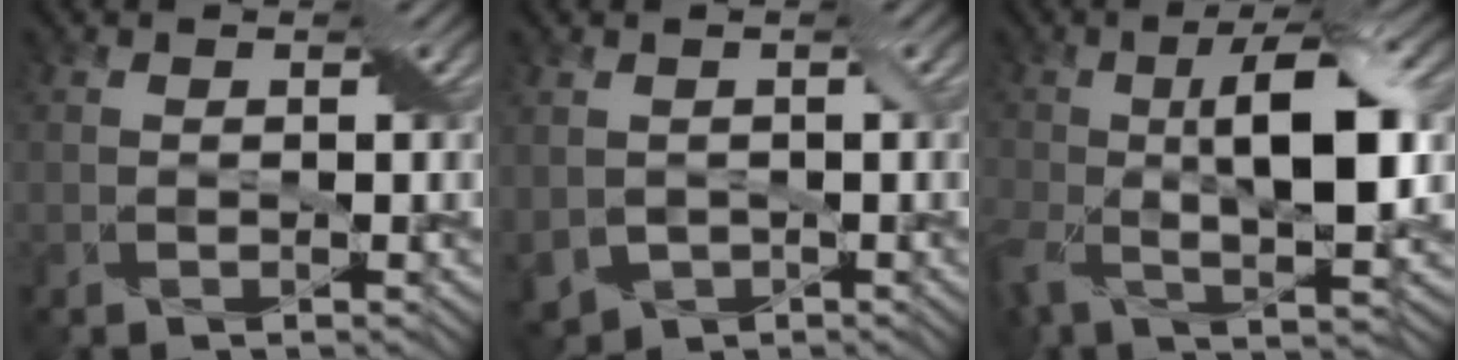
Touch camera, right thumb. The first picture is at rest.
{"total": 4.9, "force": [-1.3, 3.8, 2.9], "torque": [-0.082, -0.017, -0.023]}
{"total": 12.4, "force": [-0.2, 4.9, 11.4], "torque": [-0.215, -0.008, -0.007]}